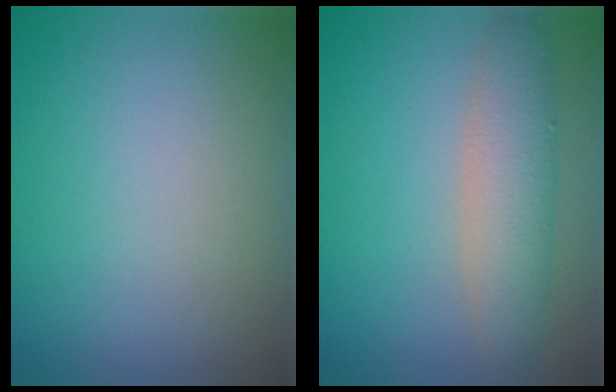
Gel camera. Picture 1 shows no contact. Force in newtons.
{"total": 4.0, "press": 4.0, "slide": 0.2}